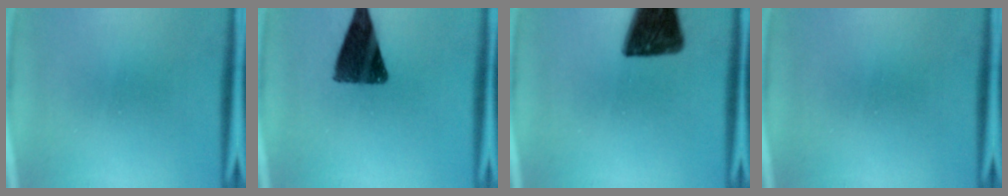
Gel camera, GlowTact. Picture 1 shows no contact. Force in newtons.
{"total": 11.5}
{"total": 13.7}
{"total": 0.0}